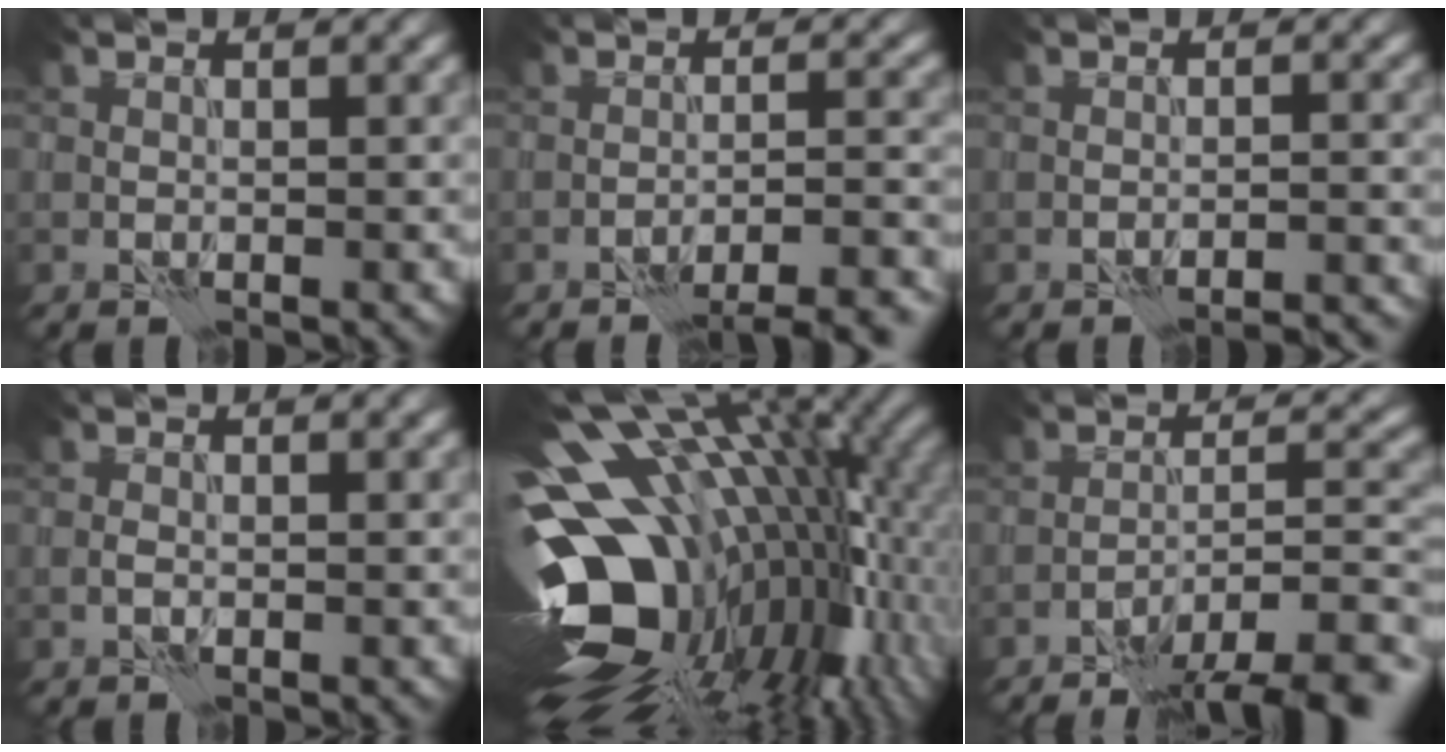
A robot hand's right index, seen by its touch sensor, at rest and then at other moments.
{"total": 8.2, "force": [-7.1, 2.0, 3.6], "torque": [-0.037, 0.007, -0.080]}
{"total": 2.5, "force": [-2.4, 0.1, 0.5], "torque": [-0.010, 0.015, -0.031]}
{"total": 0.7, "force": [-0.4, 0.2, 0.5], "torque": [-0.012, 0.002, -0.010]}
{"total": 18.3, "force": [-1.3, 10.5, 14.9], "torque": [-0.244, -0.023, -0.008]}
{"total": 9.9, "force": [-7.5, 2.2, 6.2], "torque": [-0.081, 0.007, -0.113]}